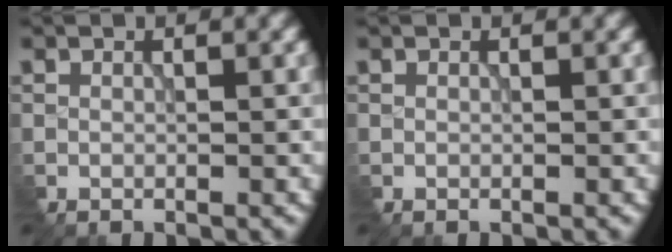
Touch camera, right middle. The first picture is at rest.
{"total": 0.0}